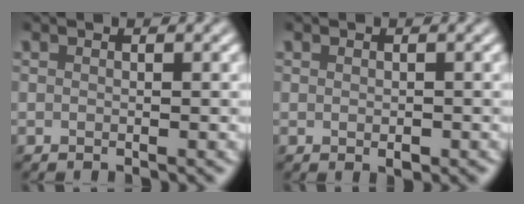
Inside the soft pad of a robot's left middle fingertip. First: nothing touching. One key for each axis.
{"total": 0.8, "fx": -0.2, "fy": 0.6, "fz": 0.5, "tx": -0.002, "ty": -0.003, "tz": -0.003}